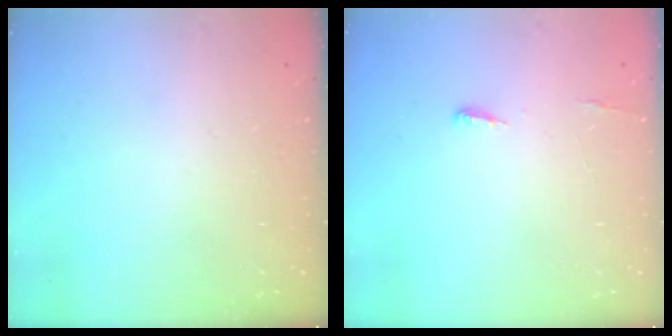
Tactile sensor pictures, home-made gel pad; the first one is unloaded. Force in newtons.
{"total": 3.7, "press": 3.5, "slide": 1.2}